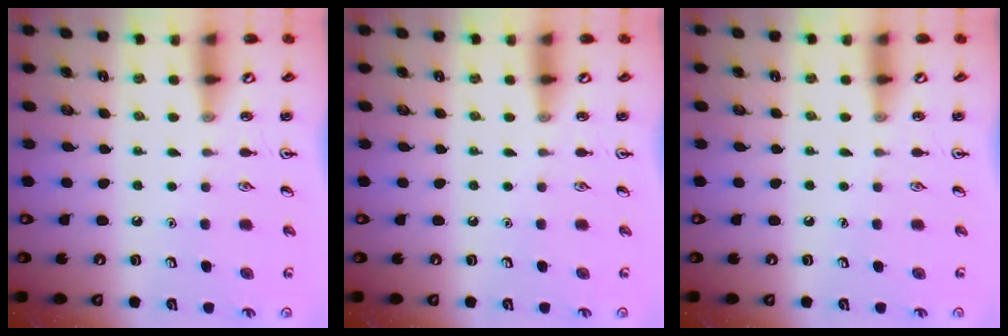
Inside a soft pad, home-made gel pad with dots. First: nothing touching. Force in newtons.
{"total": 0.0}
{"total": 0.0}